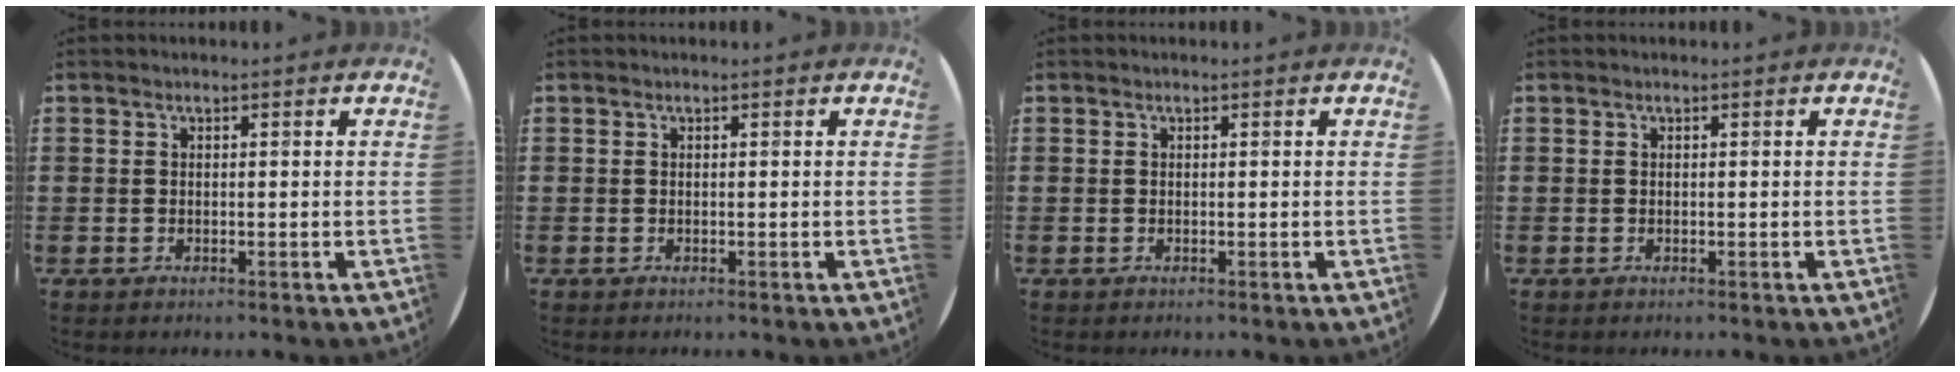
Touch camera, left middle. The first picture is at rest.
{"total": 0.0}
{"total": 0.0}
{"total": 0.0}